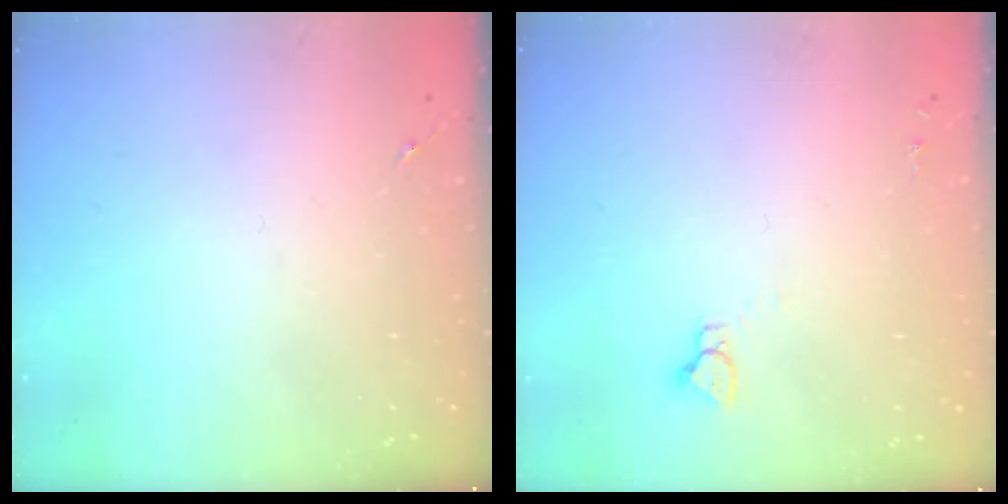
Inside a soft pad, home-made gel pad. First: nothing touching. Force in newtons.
{"total": 2.9, "press": 2.9, "slide": 0.2}